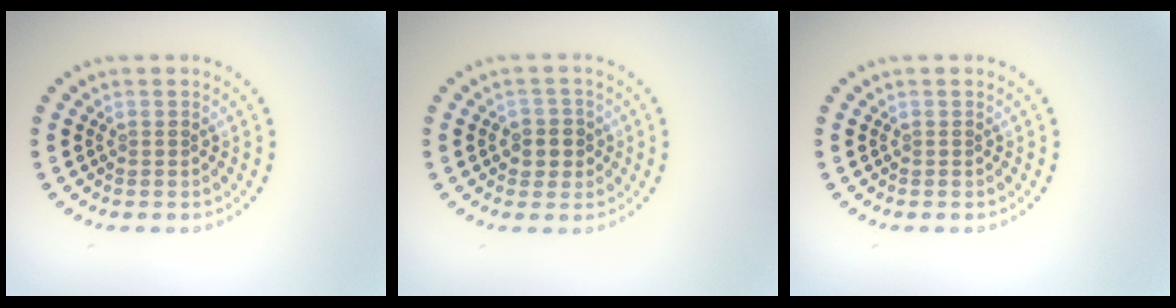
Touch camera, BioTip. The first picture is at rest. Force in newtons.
{"total": 2.3, "press": 2.1, "slide": 0.8}
{"total": 0.0}